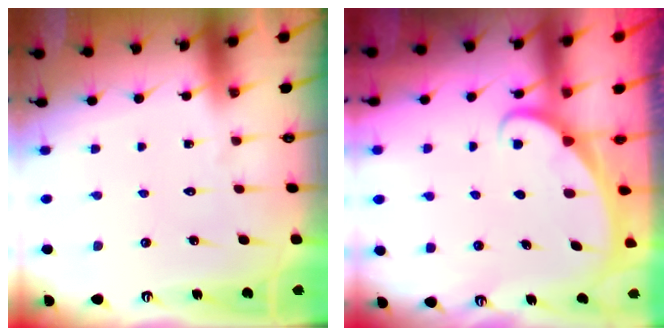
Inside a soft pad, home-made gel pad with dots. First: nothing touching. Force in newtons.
{"total": 1.8, "press": 1.7, "slide": 0.1}